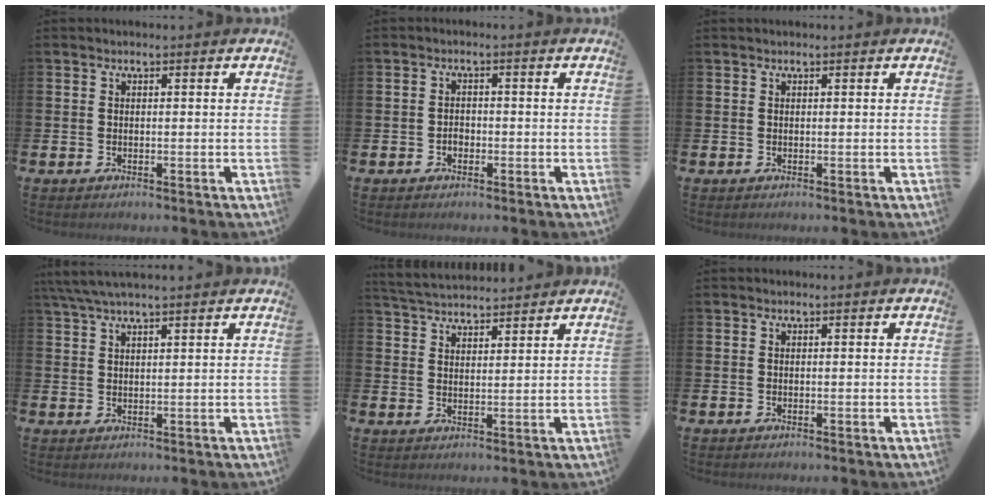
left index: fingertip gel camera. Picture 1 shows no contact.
{"total": 1.5, "force": [-0.6, 1.1, 0.8], "torque": [-0.010, 0.001, -0.014]}
{"total": 0.0}
{"total": 4.0, "force": [3.4, 0.4, 2.0], "torque": [-0.050, -0.003, 0.064]}
{"total": 4.1, "force": [4.0, 0.5, 0.2], "torque": [-0.018, -0.020, 0.074]}
{"total": 0.0}